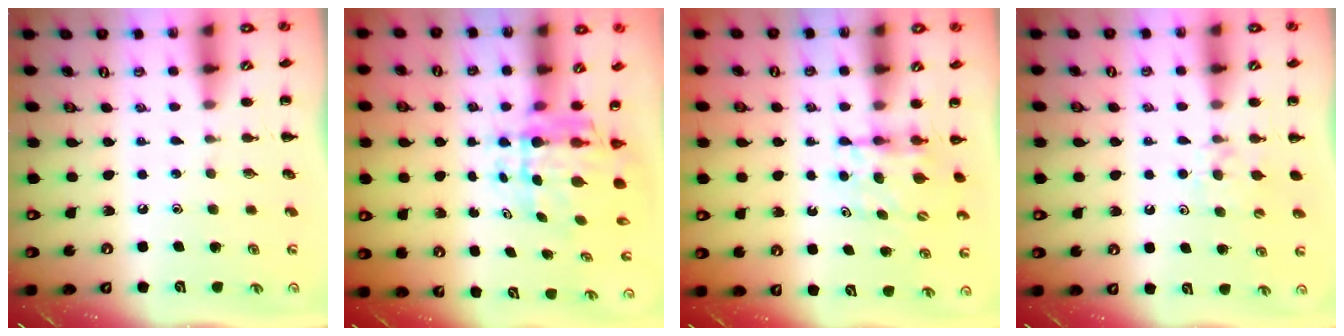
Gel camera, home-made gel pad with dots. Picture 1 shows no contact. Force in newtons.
{"total": 7.2, "press": 6.7, "slide": 2.7}
{"total": 4.5, "press": 4.3, "slide": 1.5}
{"total": 5.1, "press": 4.8, "slide": 1.6}